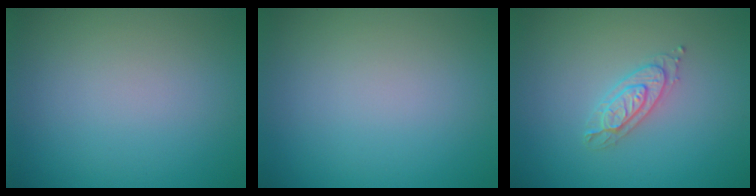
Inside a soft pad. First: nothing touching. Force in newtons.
{"total": 0.0}
{"total": 2.2, "press": 2.2, "slide": 0.3}